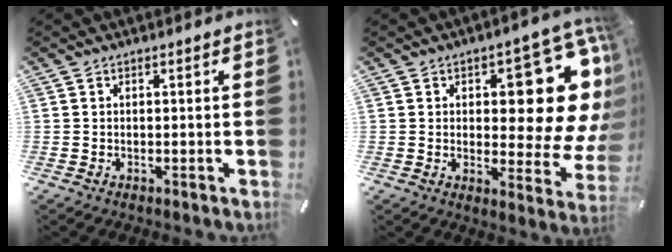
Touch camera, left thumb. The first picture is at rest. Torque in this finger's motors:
{"motor_torque": [2.44, 2.57, 1.55, -1.22, 0.44]}